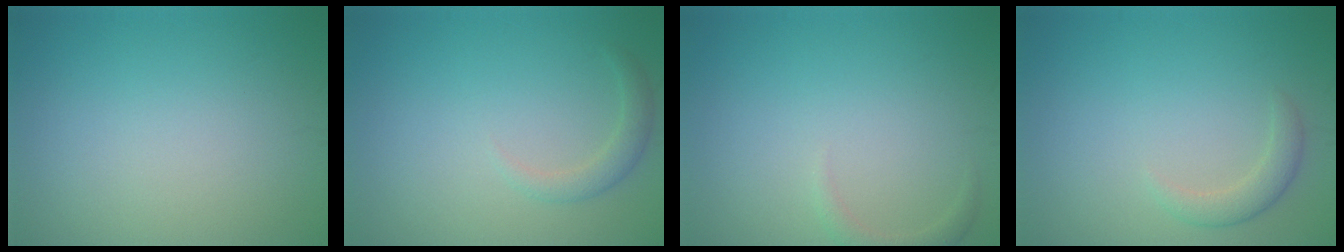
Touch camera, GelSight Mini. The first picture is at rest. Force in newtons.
{"total": 1.5, "press": 1.5, "slide": 0.1}
{"total": 1.3, "press": 1.2, "slide": 0.2}
{"total": 1.8, "press": 1.8, "slide": 0.3}